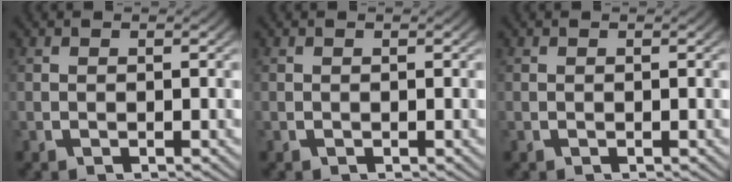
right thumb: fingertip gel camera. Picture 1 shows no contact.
{"total": 0.0}
{"total": 0.0}